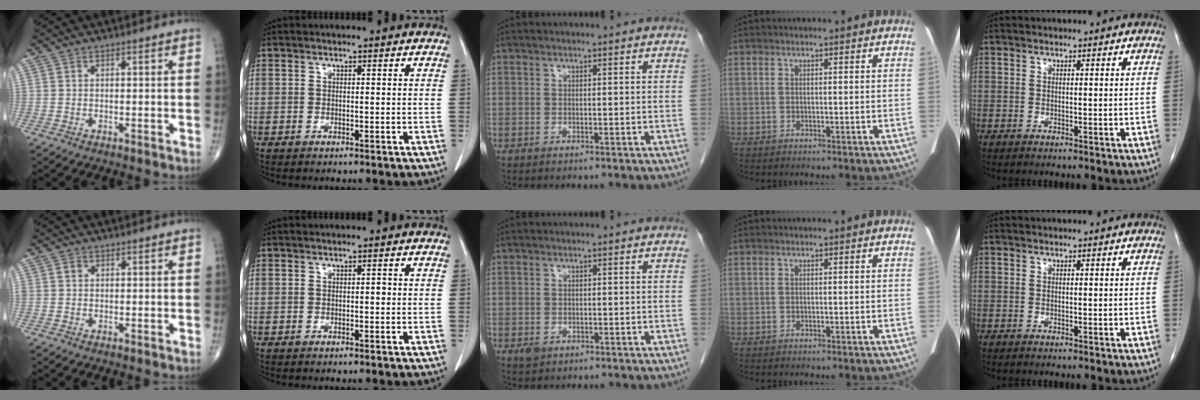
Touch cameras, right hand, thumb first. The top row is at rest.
{"thumb": {"total": 0.9, "force": [0.2, 0.8, 0.4], "torque": [-0.002, 0.002, 0.002]}, "index": {"total": 0.6, "force": [-0.1, 0.2, 0.5], "torque": [-0.006, 0.002, -0.001]}, "middle": {"total": 1.3, "force": [-0.5, 1.0, 0.7], "torque": [-0.010, 0.002, -0.001]}}